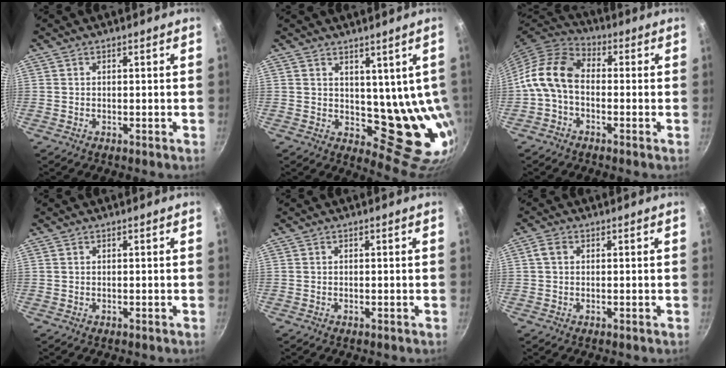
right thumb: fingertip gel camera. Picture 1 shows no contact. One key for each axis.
{"total": 11.3, "fx": 2.9, "fy": 6.4, "fz": 8.9, "tx": -0.087, "ty": -0.040, "tz": 0.057}
{"total": 10.4, "fx": -1.4, "fy": 6.9, "fz": 7.6, "tx": -0.137, "ty": 0.038, "tz": -0.049}
{"total": 0.0}
{"total": 0.0}
{"total": 2.1, "fx": 0.5, "fy": 1.4, "fz": 1.4, "tx": -0.031, "ty": 0.008, "tz": 0.009}